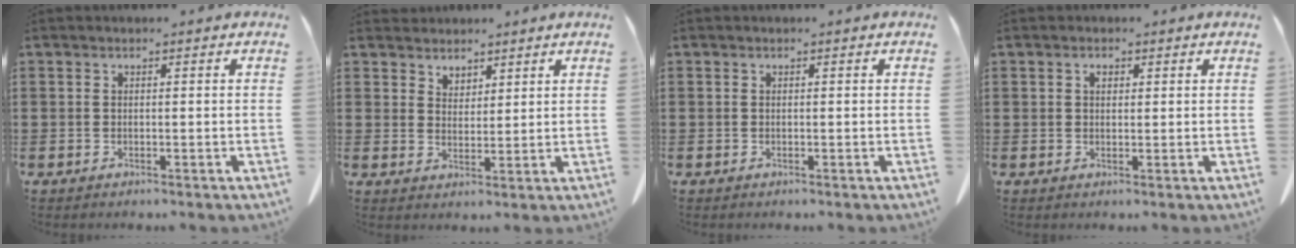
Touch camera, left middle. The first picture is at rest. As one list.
[{"total": 3.4, "force": [3.0, 1.6, -0.2], "torque": [-0.007, -0.001, 0.058]}, {"total": 0.0}, {"total": 1.3, "force": [0.7, 0.8, 0.8], "torque": [-0.009, 0.002, 0.010]}]